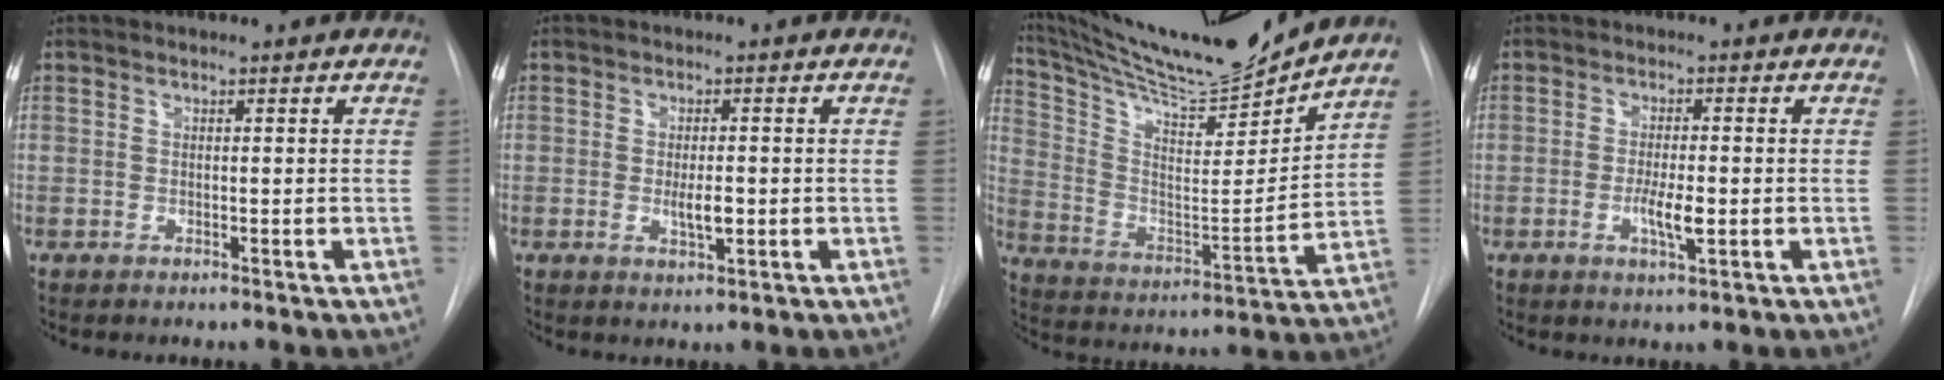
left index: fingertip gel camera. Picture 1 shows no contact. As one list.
[{"total": 2.8, "force": [-0.3, 0.8, 2.7], "torque": [-0.050, -0.004, -0.003]}, {"total": 19.3, "force": [18.0, 0.3, 7.0], "torque": [-0.142, -0.038, 0.296]}, {"total": 3.9, "force": [-0.8, 0.7, 3.7], "torque": [-0.070, -0.004, -0.012]}]